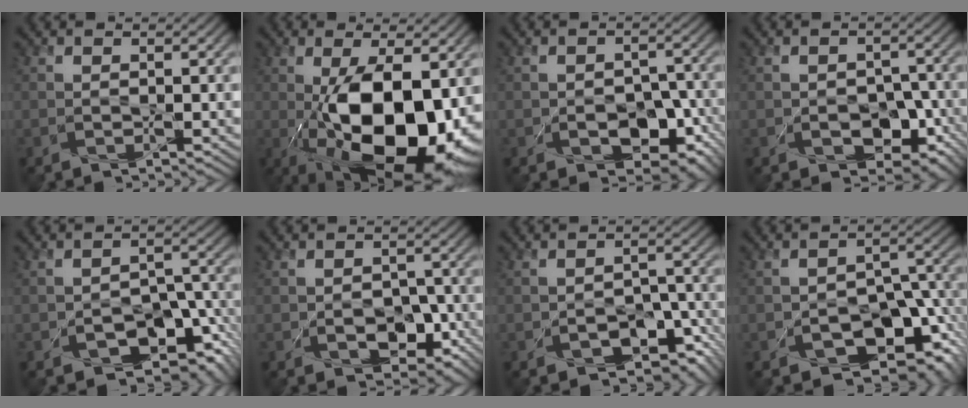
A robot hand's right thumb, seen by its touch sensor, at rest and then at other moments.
{"total": 17.8, "force": [-3.4, 8.5, 15.3], "torque": [-0.258, -0.022, -0.046]}
{"total": 8.2, "force": [-3.7, 5.6, 4.6], "torque": [-0.067, -0.012, -0.042]}
{"total": 7.2, "force": [-3.0, 5.2, 4.1], "torque": [-0.062, -0.017, -0.035]}
{"total": 8.3, "force": [-4.4, 5.0, 4.9], "torque": [-0.068, -0.020, -0.065]}
{"total": 5.7, "force": [-2.5, 4.0, 3.2], "torque": [-0.049, -0.016, -0.034]}
{"total": 7.8, "force": [-4.7, 4.8, 4.0], "torque": [-0.051, 0.000, -0.063]}
{"total": 10.1, "force": [-5.2, 6.2, 6.0], "torque": [-0.088, -0.028, -0.075]}